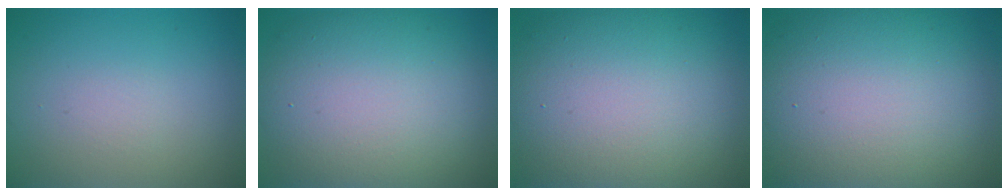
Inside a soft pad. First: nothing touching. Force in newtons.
{"total": 12.6, "press": 12.6, "slide": 0.9}
{"total": 14.6, "press": 14.6, "slide": 0.5}
{"total": 16.0, "press": 15.9, "slide": 0.8}